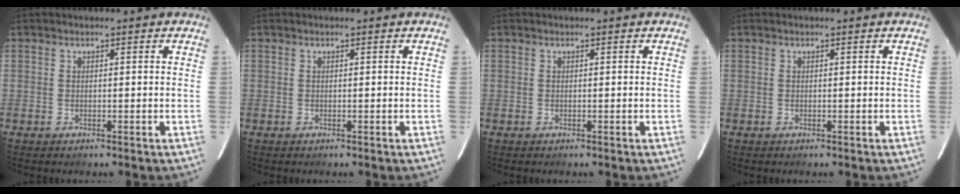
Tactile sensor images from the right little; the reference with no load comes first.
{"total": 0.0}
{"total": 0.0}
{"total": 0.0}